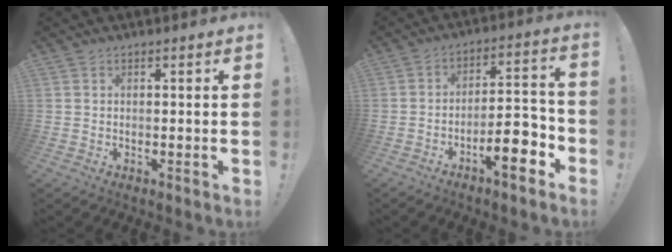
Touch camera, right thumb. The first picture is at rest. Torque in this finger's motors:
{"motor_torque": [1.33, 1.46, 0.94, -1.04, 0.35]}